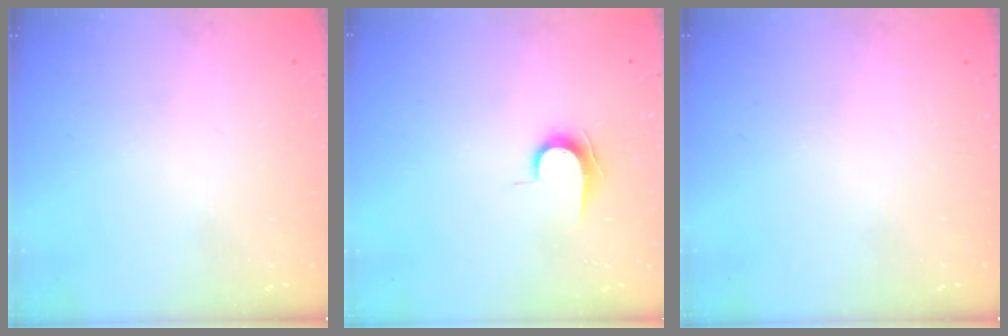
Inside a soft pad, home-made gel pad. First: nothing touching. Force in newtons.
{"total": 7.0, "press": 7.0, "slide": 0.8}
{"total": 0.0}